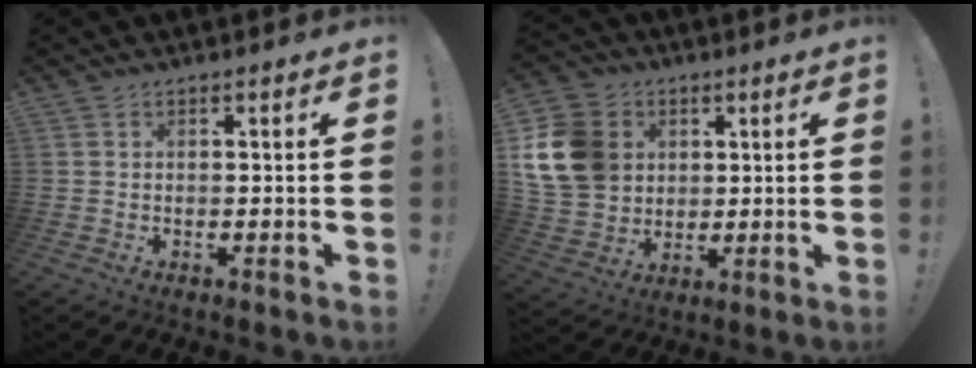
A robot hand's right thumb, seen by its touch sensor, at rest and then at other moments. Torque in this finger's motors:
{"motor_torque": [1.64, 1.55, 0.44, -0.05, 0.36]}